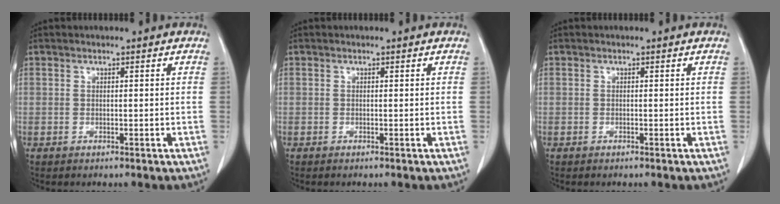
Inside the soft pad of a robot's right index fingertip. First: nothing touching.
{"total": 0.0}
{"total": 0.0}